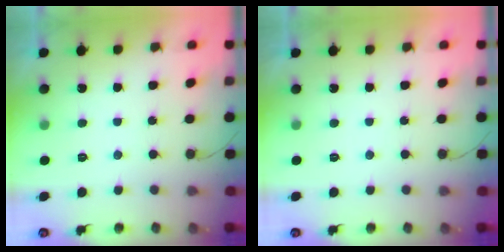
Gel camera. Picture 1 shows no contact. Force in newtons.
{"total": 1.8, "press": 1.8, "slide": 0.1}